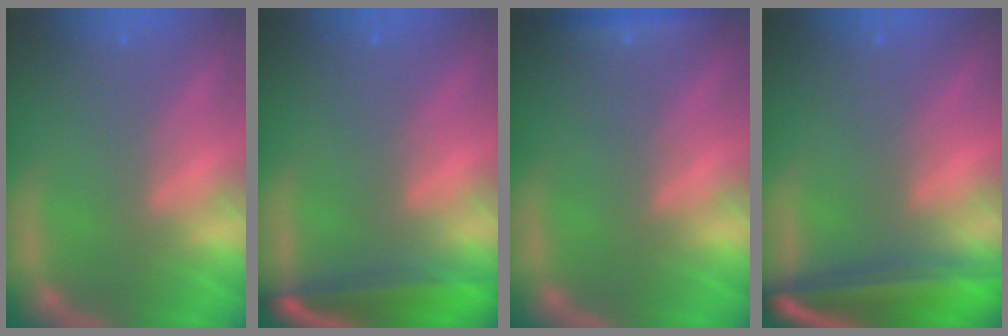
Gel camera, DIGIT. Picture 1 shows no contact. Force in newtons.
{"total": 5.5}
{"total": 1.4}
{"total": 8.5}